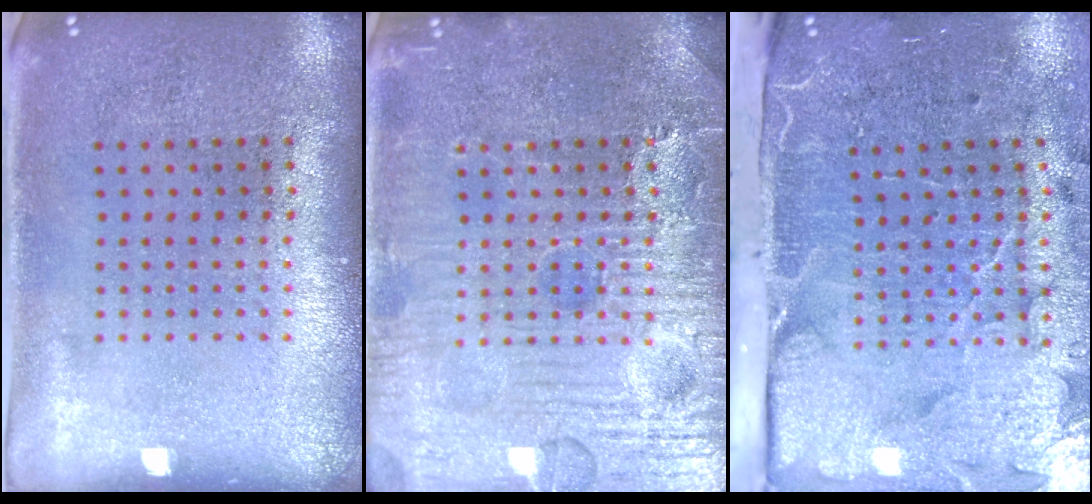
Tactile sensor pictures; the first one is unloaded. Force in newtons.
{"total": 7.6, "press": 7.5, "slide": 0.8}
{"total": 5.1, "press": 4.0, "slide": 3.1}